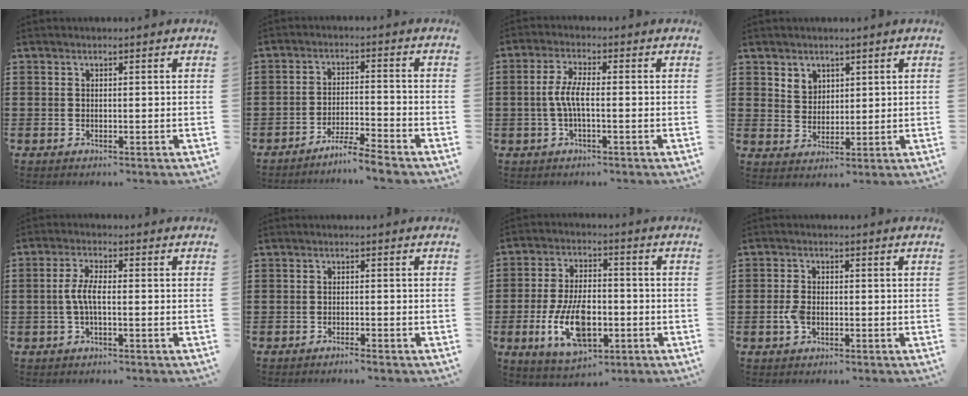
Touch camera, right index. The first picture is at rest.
{"total": 4.6, "force": [-4.3, -0.6, 1.4], "torque": [-0.032, -0.007, -0.087]}
{"total": 4.5, "force": [-0.7, 1.1, 4.3], "torque": [-0.107, -0.007, -0.024]}
{"total": 3.6, "force": [2.4, 2.6, 0.5], "torque": [-0.020, 0.010, 0.046]}
{"total": 4.1, "force": [-0.7, 1.2, 3.9], "torque": [-0.100, -0.007, -0.023]}
{"total": 1.0, "force": [-1.0, -0.1, 0.3], "torque": [-0.007, 0.000, -0.019]}
{"total": 11.4, "force": [-3.4, 5.7, 9.3], "torque": [-0.187, -0.004, -0.059]}
{"total": 3.0, "force": [-0.8, 1.8, 2.2], "torque": [-0.054, -0.004, -0.017]}